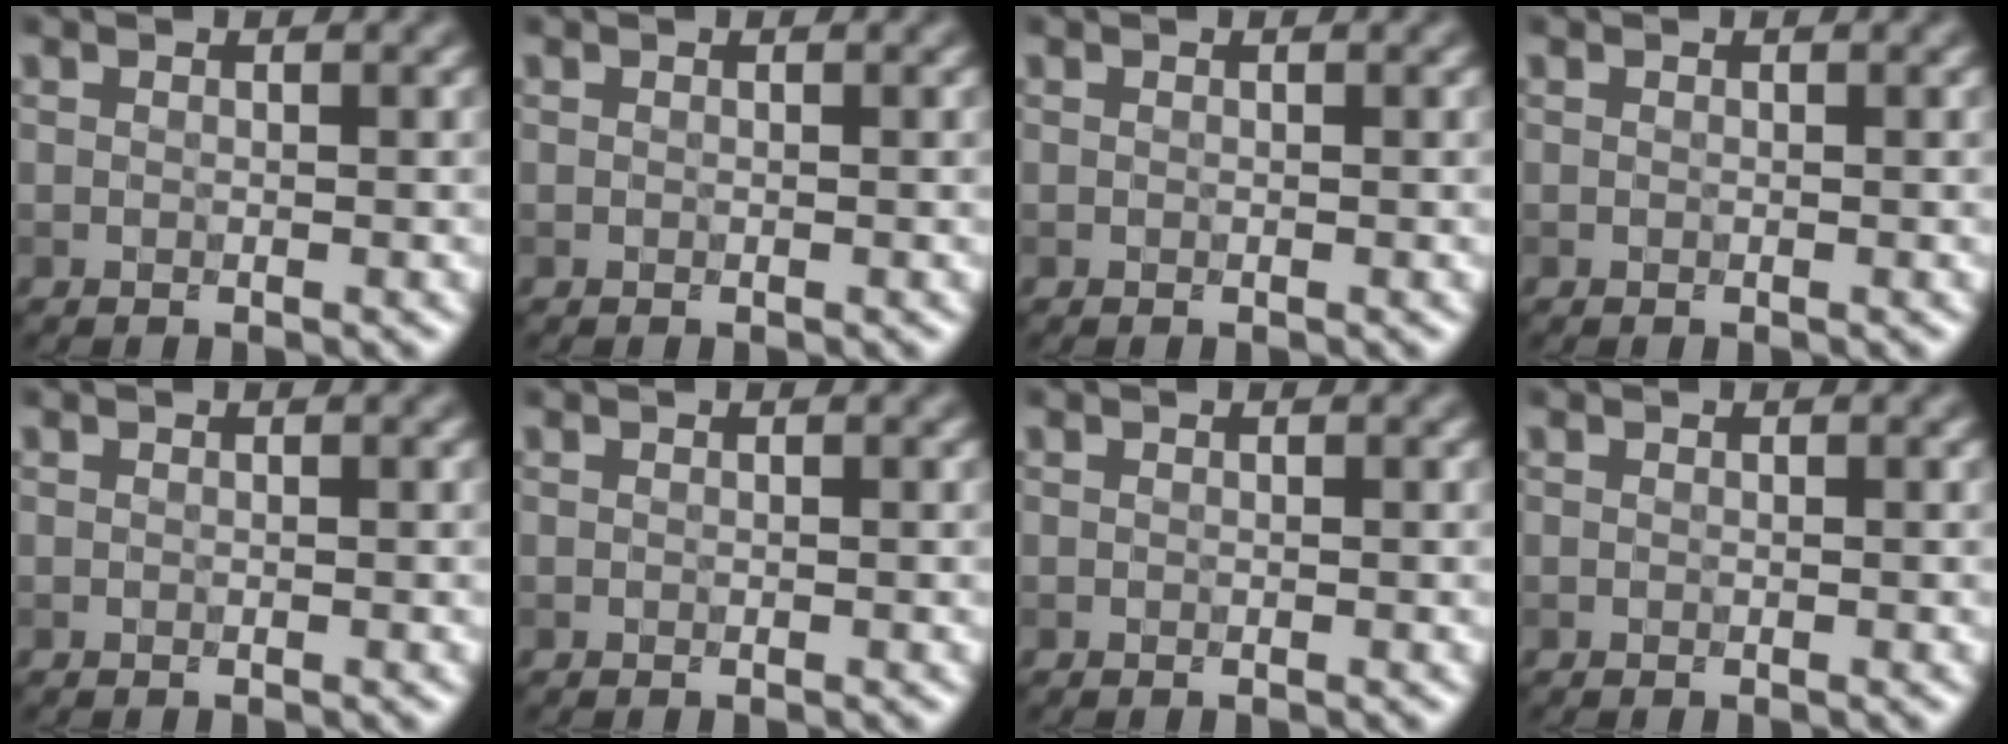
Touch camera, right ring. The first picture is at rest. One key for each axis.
{"total": 0.0}
{"total": 0.0}
{"total": 0.0}
{"total": 0.0}
{"total": 0.0}
{"total": 0.0}
{"total": 0.0}